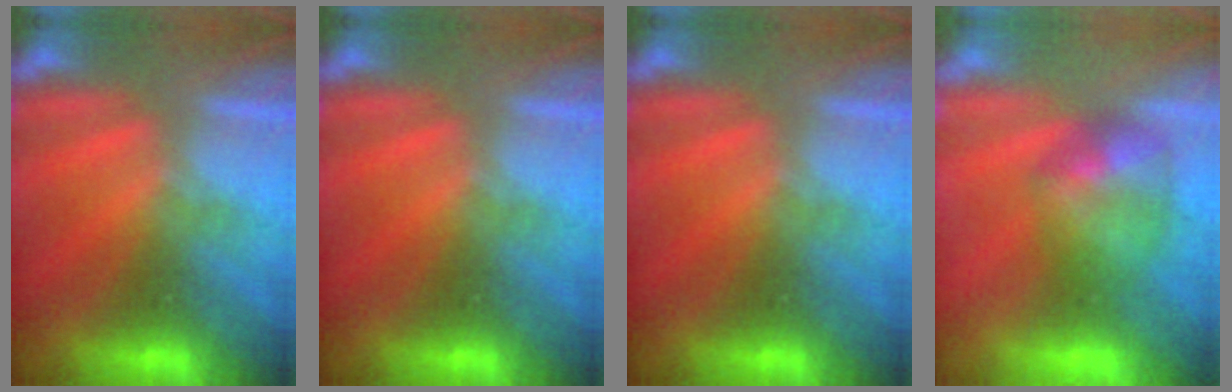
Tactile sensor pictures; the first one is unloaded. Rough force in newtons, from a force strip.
{"total": 0.0}
{"total": 0.0}
{"total": 7.7}